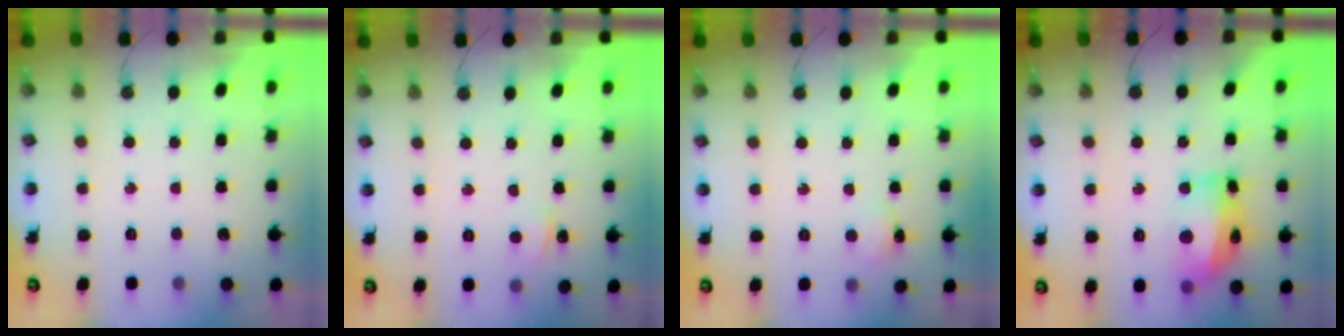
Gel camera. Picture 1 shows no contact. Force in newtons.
{"total": 1.6, "press": 1.5, "slide": 0.2}
{"total": 1.7, "press": 1.6, "slide": 0.4}
{"total": 13.1, "press": 13.0, "slide": 1.1}